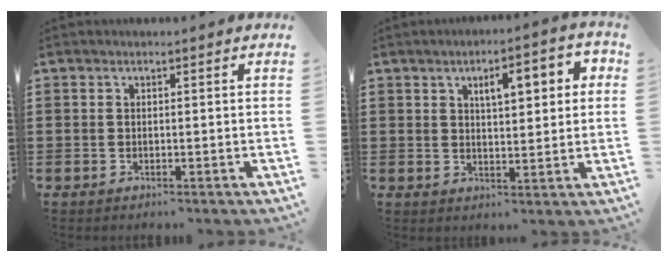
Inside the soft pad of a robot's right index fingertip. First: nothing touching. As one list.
[{"total": 5.6, "force": [2.1, 2.1, 4.7], "torque": [-0.073, 0.000, 0.027]}]